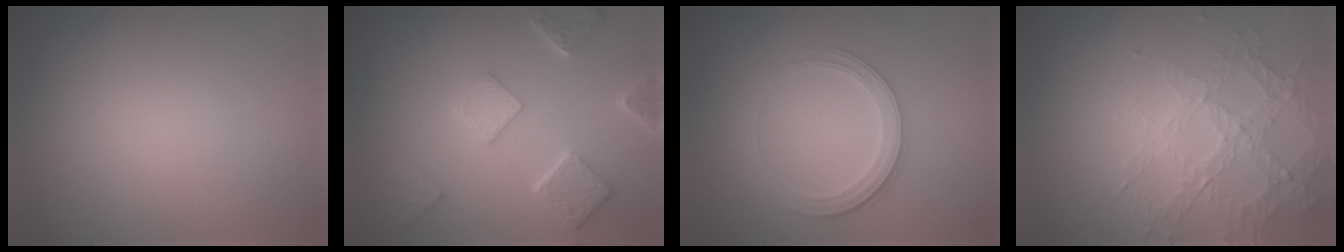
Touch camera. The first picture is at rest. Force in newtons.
{"total": 4.9, "press": 3.9, "slide": 3.0}
{"total": 2.8, "press": 2.6, "slide": 0.9}
{"total": 3.4, "press": 3.2, "slide": 1.2}